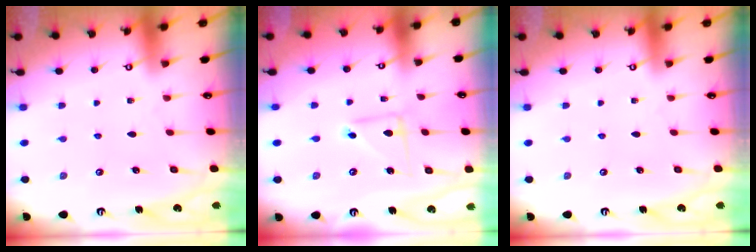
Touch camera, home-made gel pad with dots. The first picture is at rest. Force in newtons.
{"total": 5.4, "press": 5.3, "slide": 0.5}
{"total": 0.0}